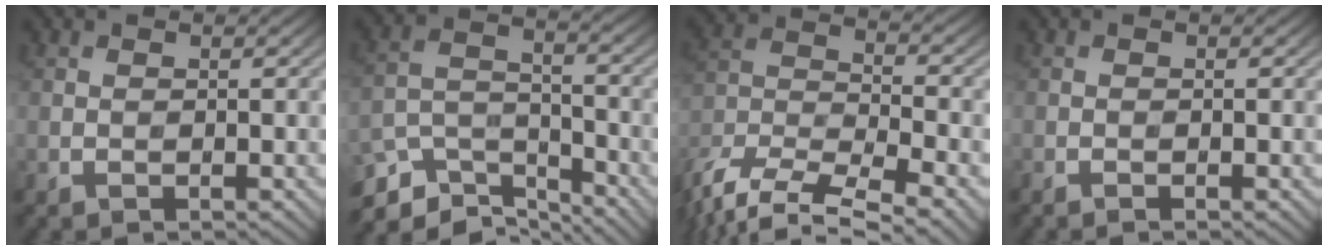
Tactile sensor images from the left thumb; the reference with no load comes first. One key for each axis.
{"total": 9.2, "fx": -7.1, "fy": 3.8, "fz": 4.3, "tx": -0.087, "ty": -0.014, "tz": -0.138}
{"total": 13.2, "fx": -10.8, "fy": 3.8, "fz": 6.6, "tx": -0.150, "ty": -0.020, "tz": -0.186}
{"total": 0.6, "fx": -0.5, "fy": 0.0, "fz": 0.3, "tx": -0.005, "ty": -0.001, "tz": -0.011}